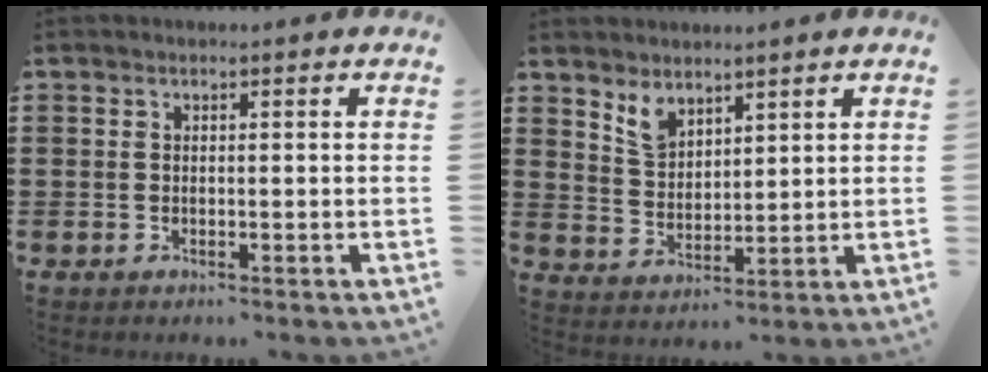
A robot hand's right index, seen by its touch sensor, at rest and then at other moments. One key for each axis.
{"total": 4.1, "fx": 3.4, "fy": 2.0, "fz": 1.1, "tx": -0.033, "ty": 0.000, "tz": 0.065}